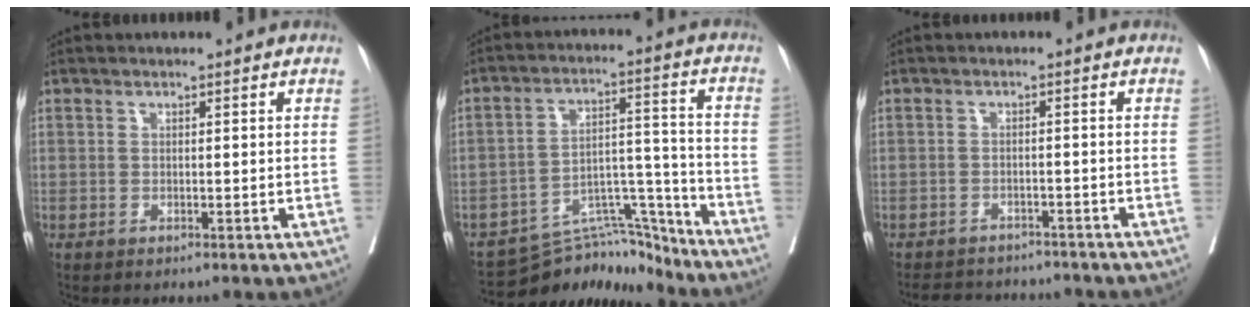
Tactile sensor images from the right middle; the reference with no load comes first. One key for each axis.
{"total": 11.8, "fx": -11.5, "fy": 2.4, "fz": 1.5, "tx": -0.010, "ty": 0.044, "tz": -0.186}
{"total": 7.7, "fx": -7.1, "fy": 2.4, "fz": 1.4, "tx": -0.017, "ty": 0.004, "tz": -0.092}